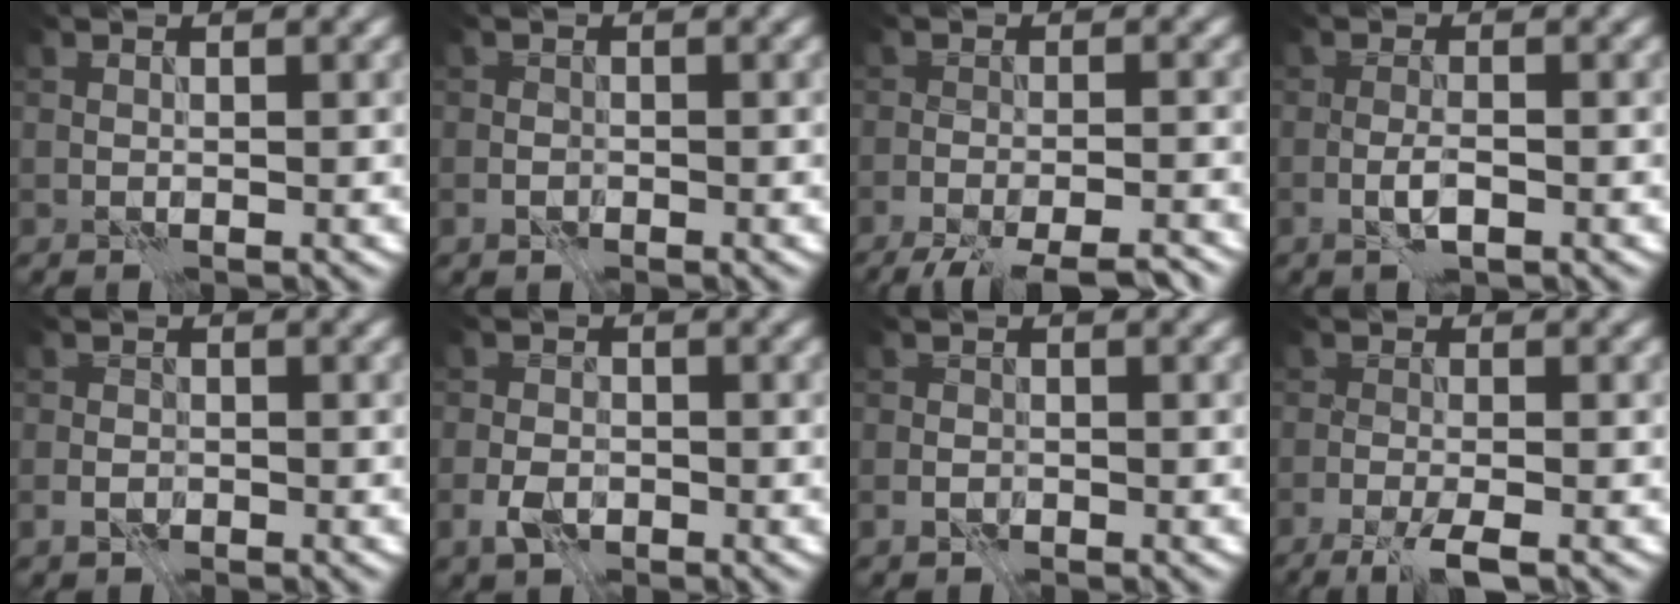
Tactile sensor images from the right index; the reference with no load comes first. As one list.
[{"total": 1.0, "force": [-0.6, 0.8, 0.4], "torque": [-0.004, 0.000, -0.013]}, {"total": 9.8, "force": [-8.5, 2.3, 4.4], "torque": [-0.055, -0.008, -0.113]}, {"total": 2.0, "force": [-0.9, 0.5, 1.7], "torque": [-0.034, 0.003, -0.019]}, {"total": 1.6, "force": [-0.9, 1.2, 0.7], "torque": [-0.012, -0.001, -0.021]}, {"total": 2.9, "force": [-1.3, 1.9, 1.6], "torque": [-0.031, 0.000, -0.032]}, {"total": 1.3, "force": [-0.7, 1.0, 0.5], "torque": [-0.006, 0.000, -0.017]}, {"total": 3.7, "force": [-2.4, 0.6, 2.7], "torque": [-0.050, 0.001, -0.049]}]